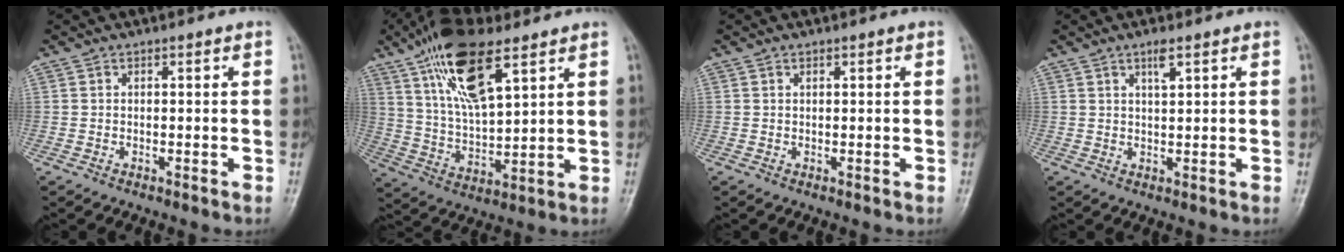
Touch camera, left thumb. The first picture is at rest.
{"total": 16.4, "force": [9.0, 6.0, 12.4], "torque": [-0.216, -0.029, 0.171]}
{"total": 0.8, "force": [0.4, 0.4, 0.5], "torque": [-0.007, -0.001, 0.007]}
{"total": 2.8, "force": [1.6, 0.7, 2.2], "torque": [-0.039, -0.005, 0.030]}